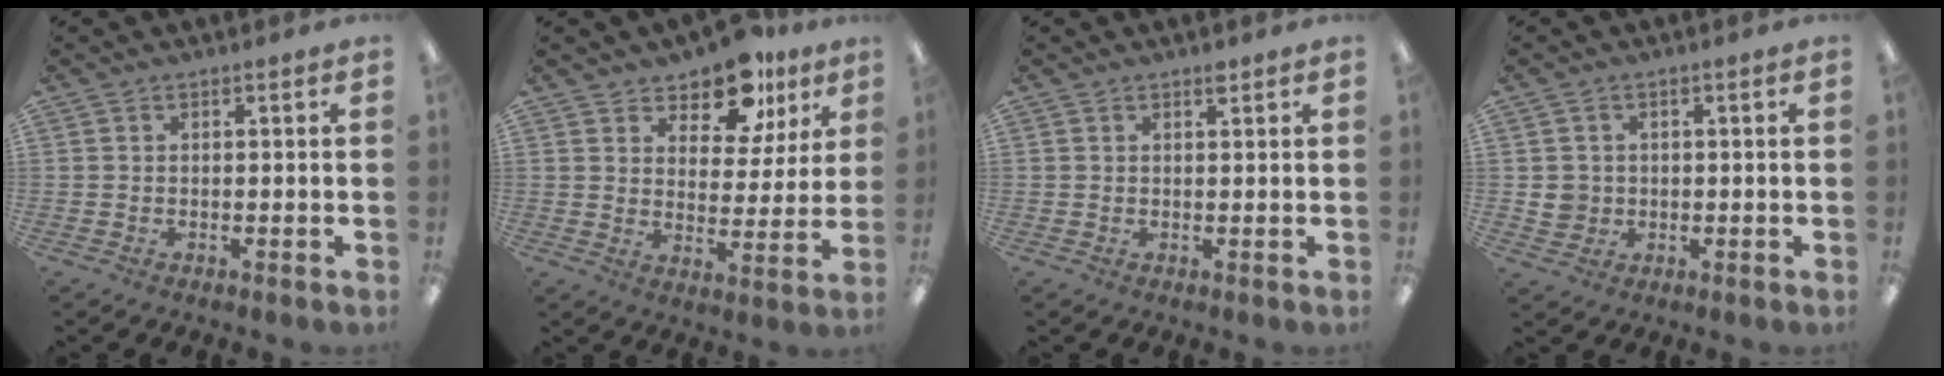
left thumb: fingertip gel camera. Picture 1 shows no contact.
{"total": 11.4, "force": [9.1, 5.4, 4.2], "torque": [-0.066, -0.056, 0.165]}
{"total": 1.0, "force": [0.8, 0.2, 0.6], "torque": [-0.005, -0.002, 0.011]}
{"total": 3.6, "force": [0.2, 3.6, 0.6], "torque": [-0.008, 0.004, 0.003]}